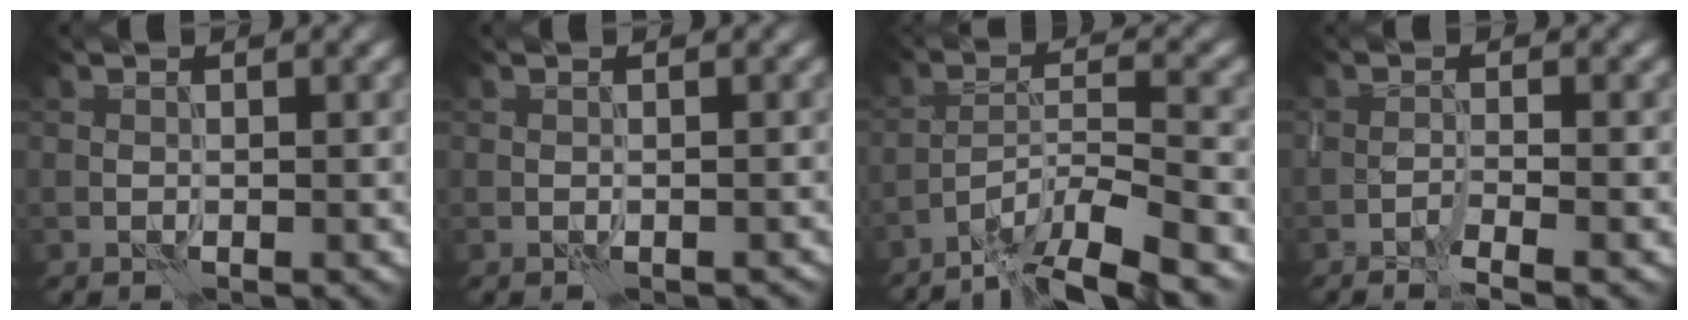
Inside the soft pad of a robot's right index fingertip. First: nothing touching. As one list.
[{"total": 0.0}, {"total": 8.4, "force": [-6.8, 1.1, 4.7], "torque": [-0.069, 0.007, -0.116]}, {"total": 2.0, "force": [-1.5, 0.1, 1.4], "torque": [-0.023, 0.003, -0.031]}]